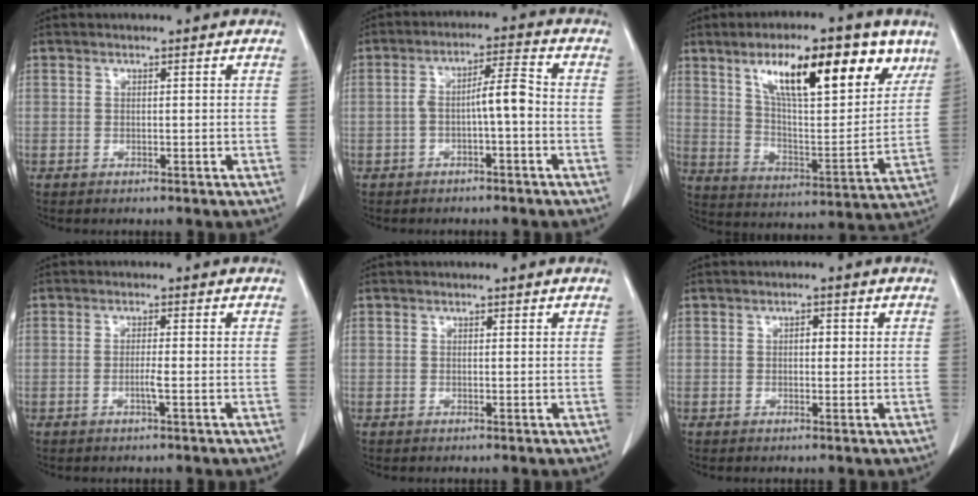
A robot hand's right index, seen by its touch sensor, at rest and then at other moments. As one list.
[{"total": 5.4, "force": [-1.2, 0.8, 5.2], "torque": [-0.090, 0.023, -0.019]}, {"total": 20.6, "force": [11.5, 5.6, 16.1], "torque": [-0.247, 0.015, 0.191]}, {"total": 1.7, "force": [-0.6, -0.2, 1.5], "torque": [-0.031, -0.002, -0.012]}, {"total": 0.0}, {"total": 1.5, "force": [0.2, 0.9, 1.2], "torque": [-0.016, 0.003, 0.002]}]